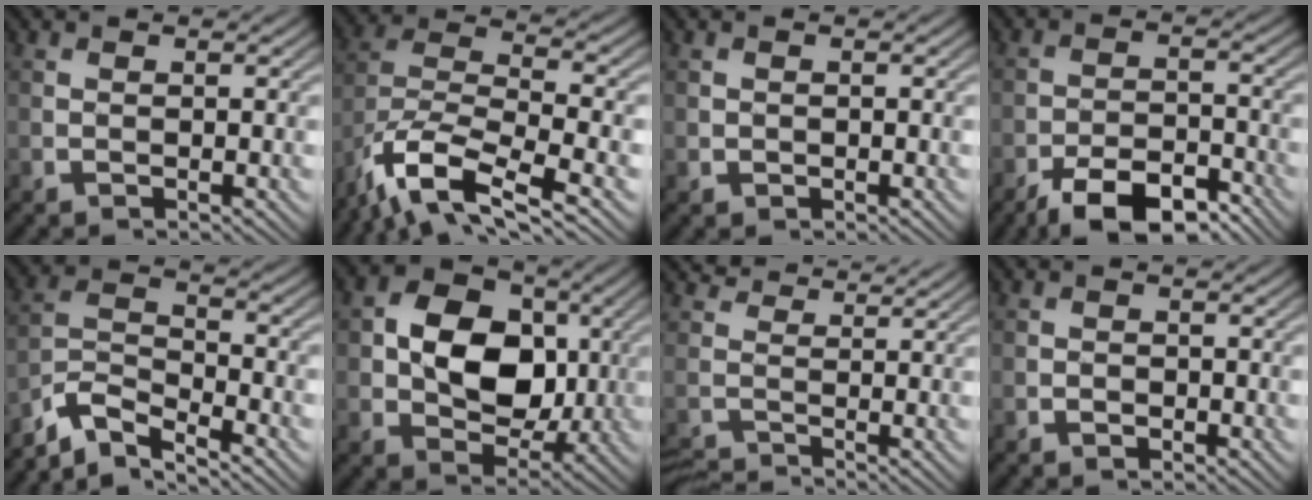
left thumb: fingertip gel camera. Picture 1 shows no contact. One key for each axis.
{"total": 12.0, "fx": -8.3, "fy": 3.5, "fz": 8.0, "tx": -0.166, "ty": -0.010, "tz": -0.161}
{"total": 0.6, "fx": -0.2, "fy": 0.6, "fz": 0.2, "tx": 0.000, "ty": -0.005, "tz": -0.004}
{"total": 9.2, "fx": -6.8, "fy": 3.2, "fz": 5.3, "tx": -0.080, "ty": 0.002, "tz": -0.125}
{"total": 6.4, "fx": -5.5, "fy": 1.4, "fz": 3.0, "tx": -0.063, "ty": -0.005, "tz": -0.121}
{"total": 10.4, "fx": 0.7, "fy": 7.9, "fz": 6.7, "tx": -0.121, "ty": 0.004, "tz": 0.001}
{"total": 2.0, "fx": 0.3, "fy": 1.7, "fz": 1.0, "tx": -0.035, "ty": -0.014, "tz": -0.006}
{"total": 0.8, "fx": -0.5, "fy": 0.6, "fz": 0.4, "tx": -0.004, "ty": -0.002, "tz": -0.008}